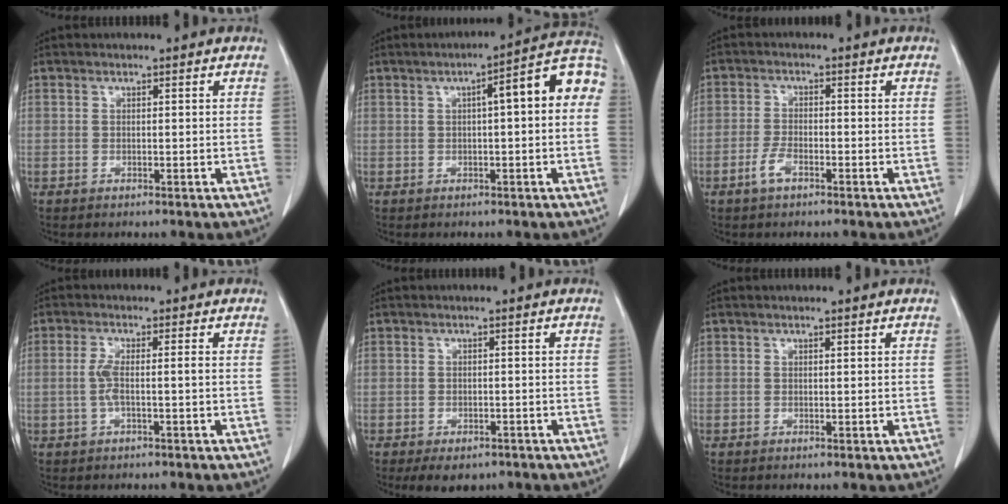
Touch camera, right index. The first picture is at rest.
{"total": 9.7, "force": [1.5, 1.5, 9.4], "torque": [-0.125, 0.035, 0.012]}
{"total": 2.9, "force": [-1.7, 0.9, 2.2], "torque": [-0.047, 0.002, -0.035]}
{"total": 3.2, "force": [-0.5, 0.3, 3.2], "torque": [-0.072, 0.006, -0.010]}
{"total": 4.8, "force": [-3.4, 2.8, 1.9], "torque": [-0.018, -0.001, -0.042]}
{"total": 0.0}